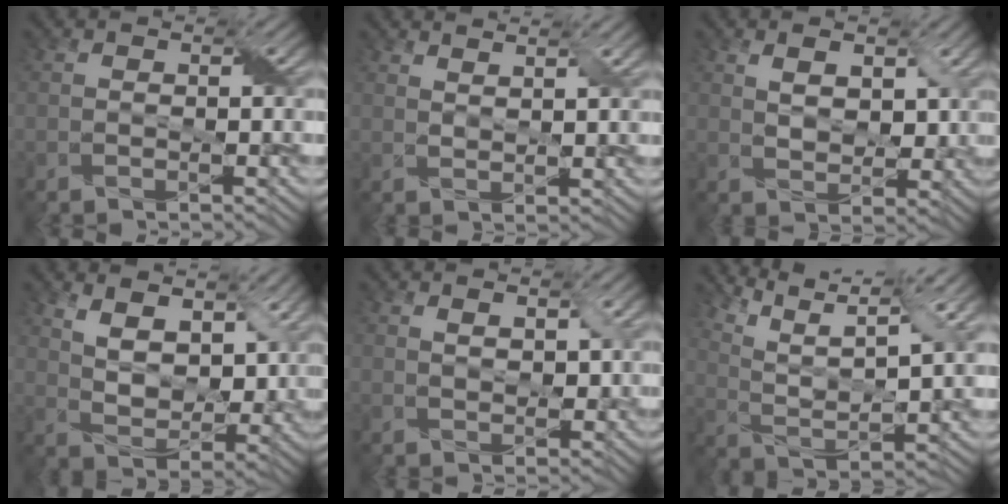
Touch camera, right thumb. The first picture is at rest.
{"total": 3.0, "force": [2.3, 0.5, 1.8], "torque": [-0.024, -0.006, 0.040]}
{"total": 4.6, "force": [2.1, 2.7, 3.1], "torque": [-0.063, -0.009, 0.038]}
{"total": 8.9, "force": [4.6, 4.9, 5.8], "torque": [-0.128, -0.007, 0.082]}
{"total": 2.4, "force": [1.1, 1.3, 1.8], "torque": [-0.033, -0.004, 0.024]}
{"total": 12.4, "force": [8.7, 3.0, 8.3], "torque": [-0.183, 0.000, 0.145]}